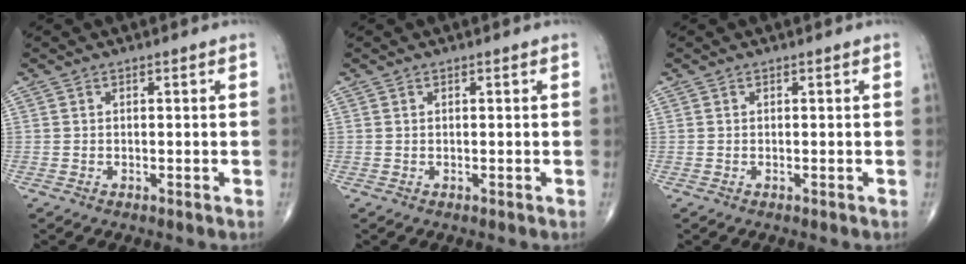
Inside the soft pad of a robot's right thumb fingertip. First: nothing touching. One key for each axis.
{"total": 0.0}
{"total": 0.0}